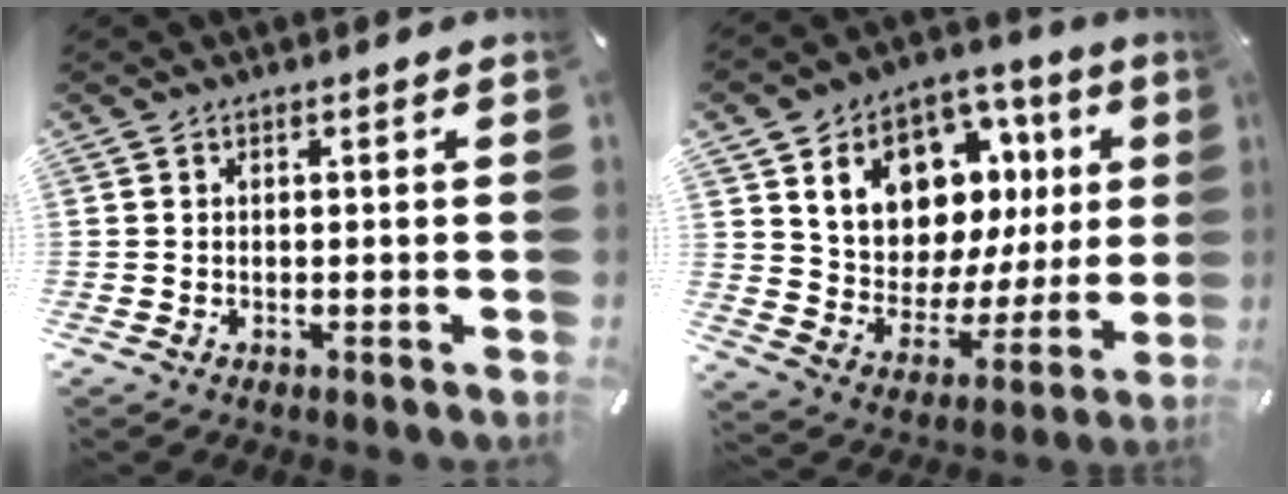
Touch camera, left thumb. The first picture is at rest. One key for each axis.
{"total": 15.8, "fx": 8.3, "fy": 10.9, "fz": 7.9, "tx": -0.127, "ty": -0.063, "tz": 0.150}